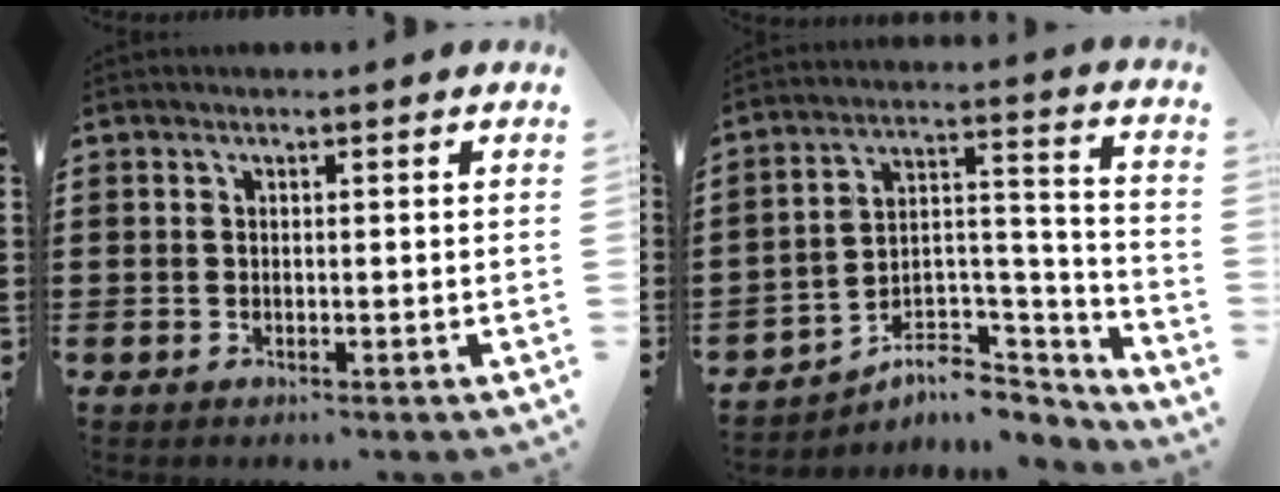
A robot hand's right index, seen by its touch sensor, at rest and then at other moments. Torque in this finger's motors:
{"motor_torque": [-1.66, 0.48, -1.05, -0.21]}